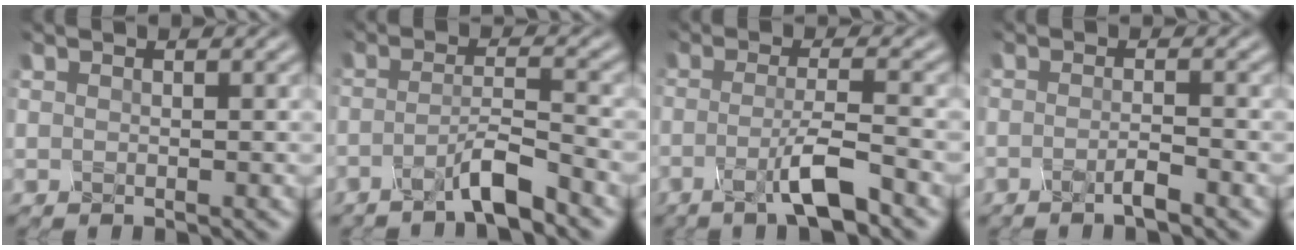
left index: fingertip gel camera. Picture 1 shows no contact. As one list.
[{"total": 3.6, "force": [-2.8, 0.2, 2.3], "torque": [-0.031, 0.006, -0.062]}, {"total": 4.3, "force": [-2.3, 0.6, 3.6], "torque": [-0.060, -0.007, -0.047]}, {"total": 1.9, "force": [-1.5, 0.1, 1.1], "torque": [-0.016, -0.005, -0.034]}]